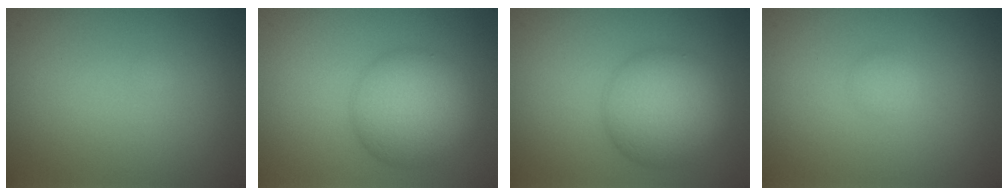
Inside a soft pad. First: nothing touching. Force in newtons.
{"total": 6.6, "press": 6.6, "slide": 0.2}
{"total": 6.6, "press": 6.6, "slide": 0.2}
{"total": 0.8, "press": 0.8, "slide": 0.1}